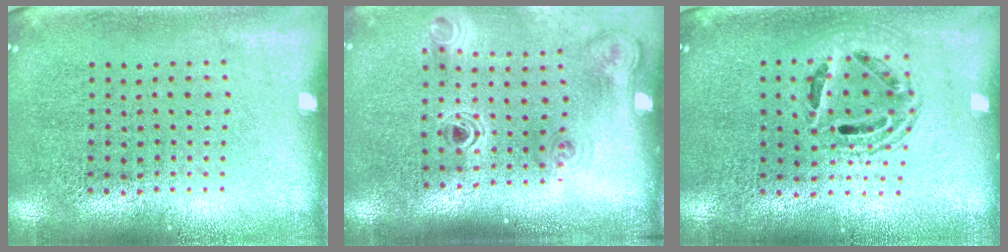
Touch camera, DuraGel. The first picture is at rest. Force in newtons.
{"total": 1.2, "press": 1.2, "slide": 0.3}
{"total": 1.3, "press": 1.2, "slide": 0.5}